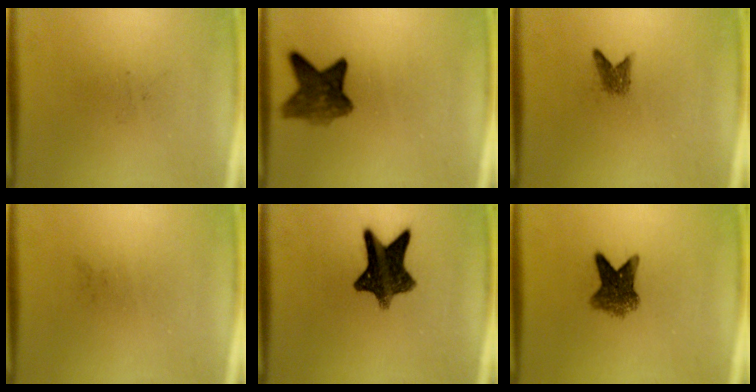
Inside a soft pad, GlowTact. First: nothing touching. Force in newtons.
{"total": 6.7}
{"total": 1.7}
{"total": 0.0}
{"total": 10.9}
{"total": 6.3}